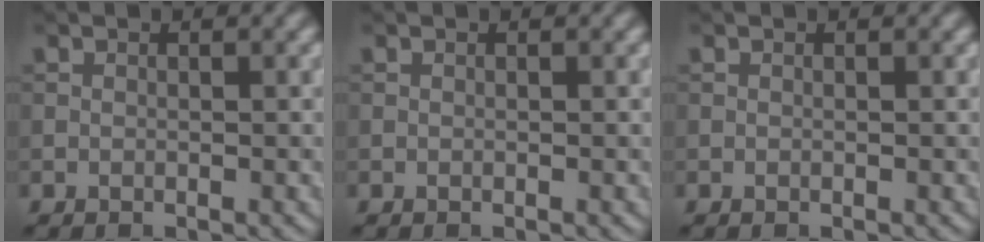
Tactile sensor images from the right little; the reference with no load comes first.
{"total": 0.0}
{"total": 0.0}